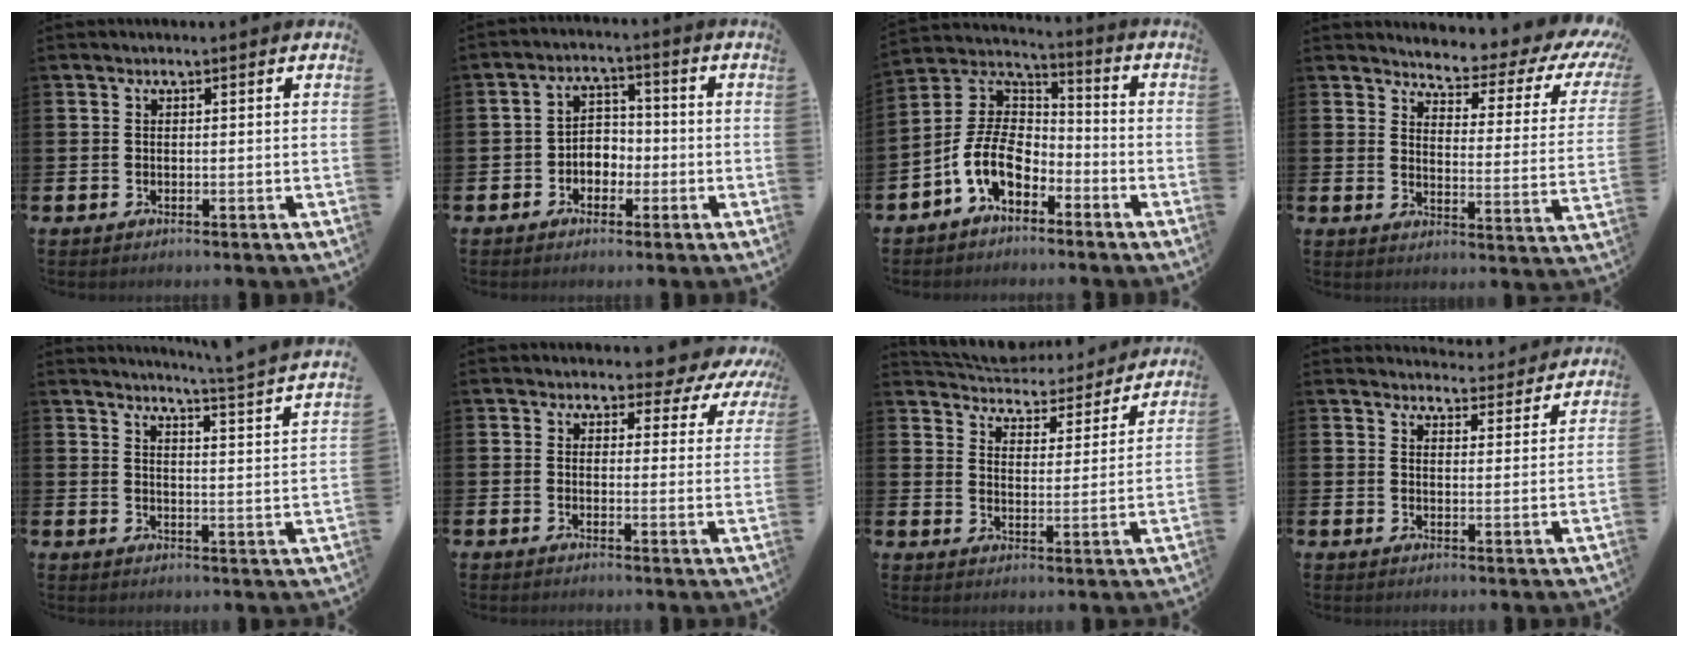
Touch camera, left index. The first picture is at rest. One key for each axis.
{"total": 3.2, "fx": -1.5, "fy": 2.6, "fz": 1.2, "tx": -0.029, "ty": 0.007, "tz": -0.036}
{"total": 8.3, "fx": -4.6, "fy": 5.0, "fz": 4.8, "tx": -0.131, "ty": 0.003, "tz": -0.099}
{"total": 4.1, "fx": 3.7, "fy": 0.9, "fz": 1.6, "tx": -0.039, "ty": -0.041, "tz": 0.049}
{"total": 4.0, "fx": 3.8, "fy": -1.2, "fz": 0.9, "tx": -0.020, "ty": -0.041, "tz": 0.056}
{"total": 3.6, "fx": 3.0, "fy": 1.7, "fz": 0.7, "tx": -0.013, "ty": -0.026, "tz": 0.044}
{"total": 5.3, "fx": 5.2, "fy": 1.0, "fz": 0.1, "tx": -0.028, "ty": -0.045, "tz": 0.088}
{"total": 4.1, "fx": 4.1, "fy": 0.7, "fz": -0.1, "tx": -0.001, "ty": -0.030, "tz": 0.071}